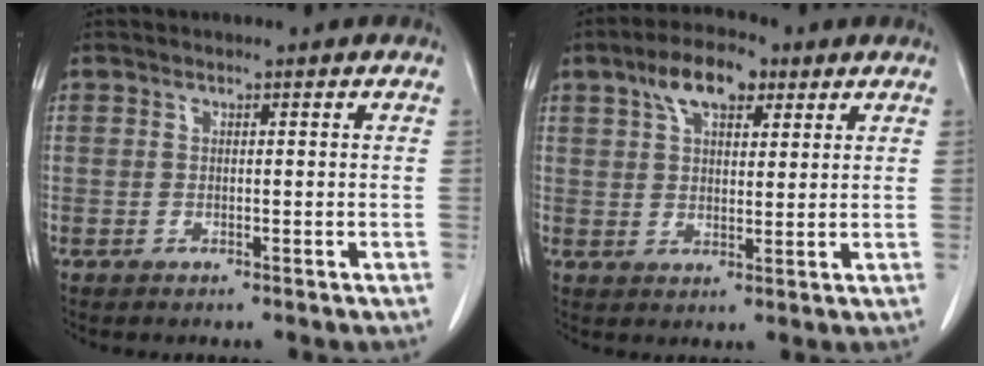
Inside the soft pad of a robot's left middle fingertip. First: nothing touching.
{"total": 7.7, "force": [4.3, 3.3, 5.4], "torque": [-0.101, 0.020, 0.074]}